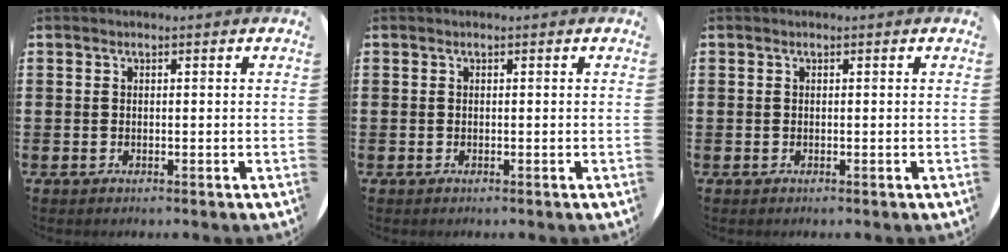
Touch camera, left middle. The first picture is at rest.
{"total": 0.0}
{"total": 0.0}